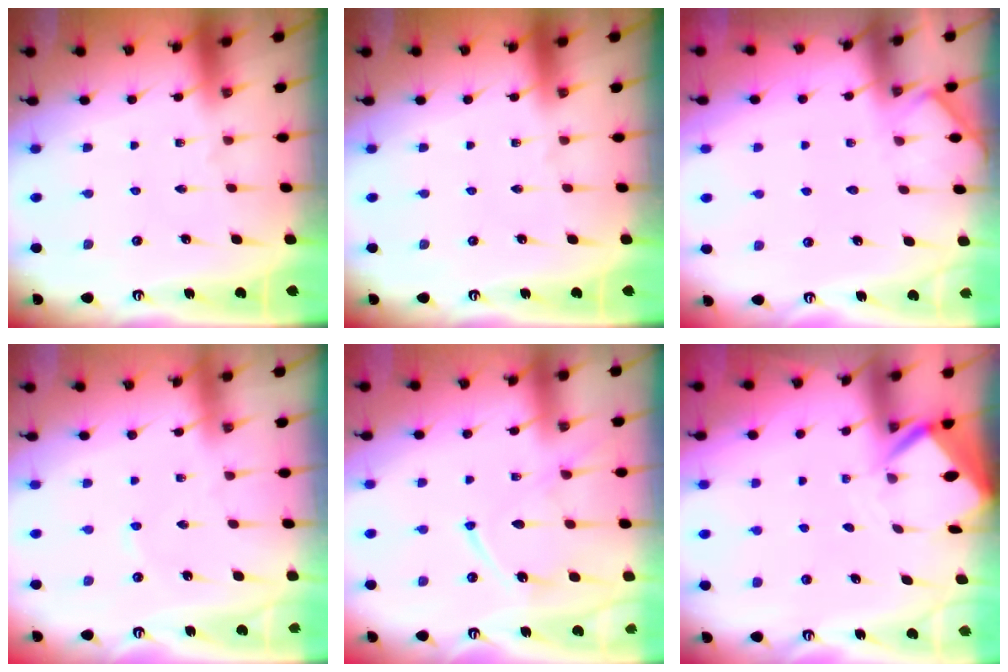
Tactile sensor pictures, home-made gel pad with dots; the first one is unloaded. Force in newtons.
{"total": 0.0}
{"total": 3.8, "press": 3.8, "slide": 0.5}
{"total": 1.7, "press": 1.7, "slide": 0.3}
{"total": 12.3, "press": 12.3, "slide": 1.3}
{"total": 3.4, "press": 3.4, "slide": 0.4}